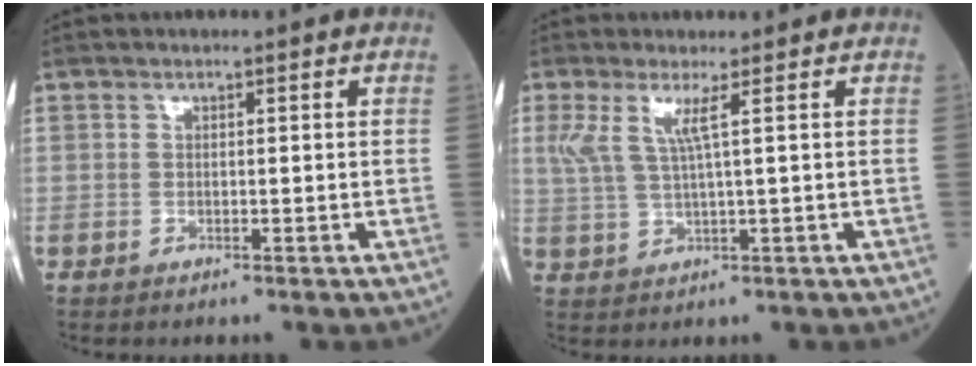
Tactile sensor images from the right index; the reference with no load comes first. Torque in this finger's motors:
{"motor_torque": [0.12, 0.35, 0.07, 0.08]}